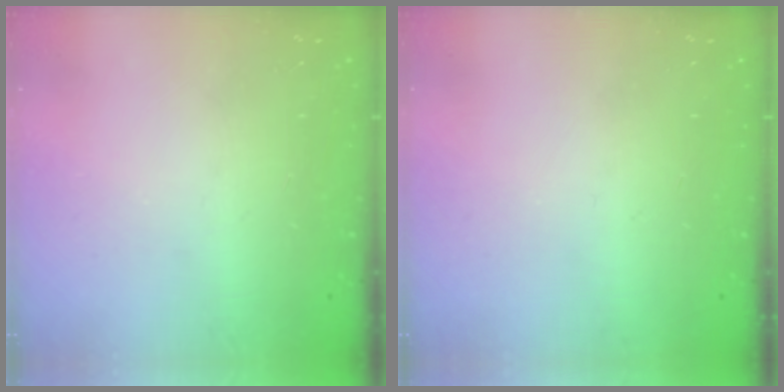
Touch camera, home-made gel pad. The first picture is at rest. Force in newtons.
{"total": 0.0}